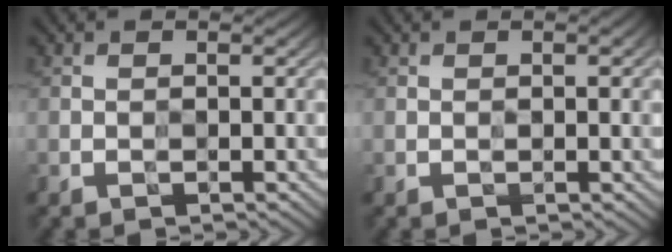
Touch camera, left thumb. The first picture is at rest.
{"total": 1.2, "force": [0.3, 0.1, 1.2], "torque": [-0.022, 0.000, 0.004]}